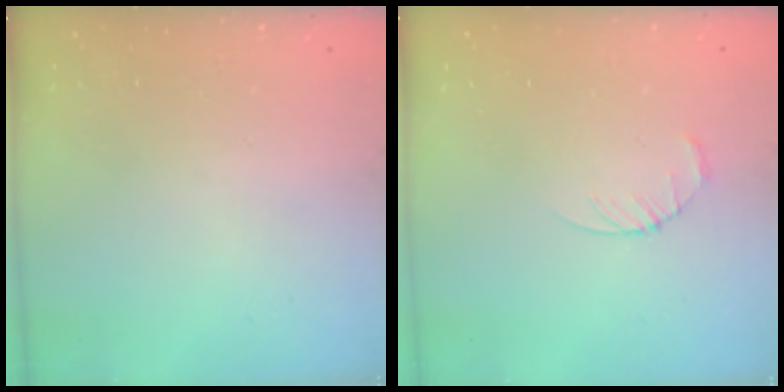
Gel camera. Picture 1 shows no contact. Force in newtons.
{"total": 3.2, "press": 3.1, "slide": 0.4}